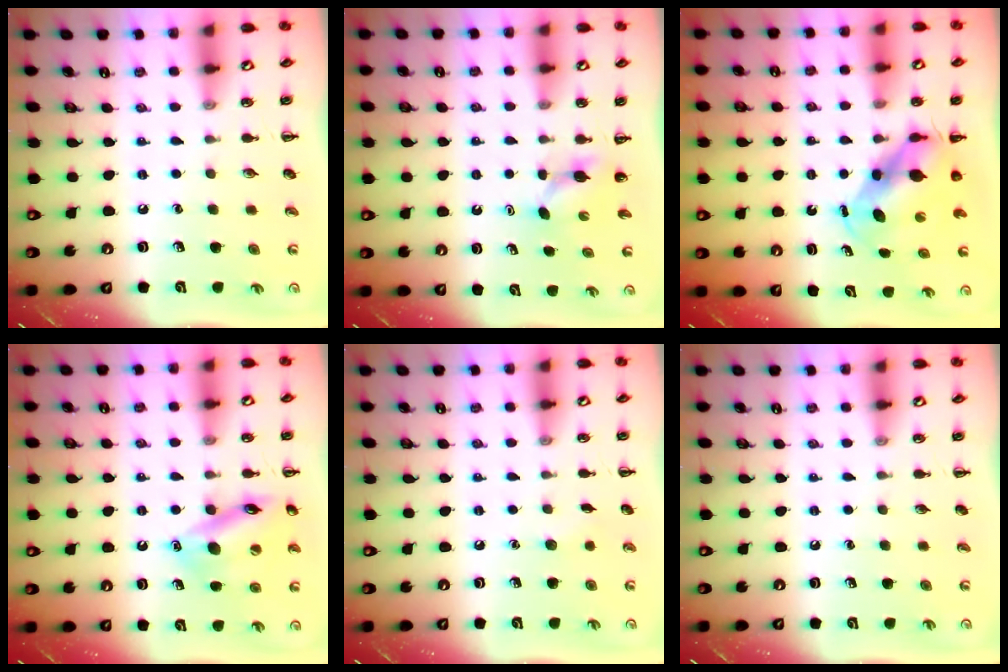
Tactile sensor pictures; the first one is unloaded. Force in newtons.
{"total": 2.9, "press": 2.8, "slide": 0.8}
{"total": 5.6, "press": 5.5, "slide": 1.3}
{"total": 15.0, "press": 14.9, "slide": 1.7}
{"total": 3.9, "press": 3.7, "slide": 1.1}
{"total": 0.0}